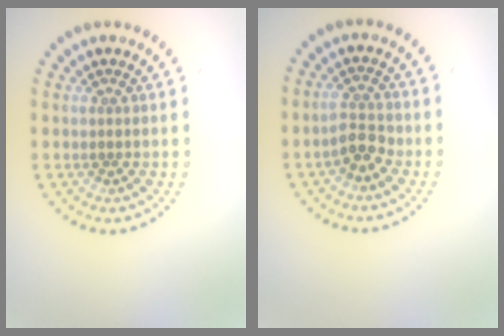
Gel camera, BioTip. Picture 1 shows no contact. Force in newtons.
{"total": 2.4, "press": 2.3, "slide": 0.8}